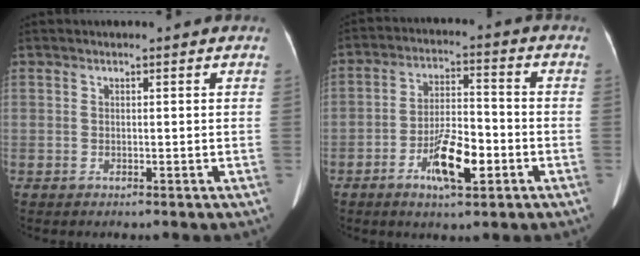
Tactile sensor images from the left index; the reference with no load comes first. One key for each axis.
{"total": 8.9, "fx": -3.8, "fy": 2.5, "fz": 7.7, "tx": -0.146, "ty": 0.001, "tz": -0.064}